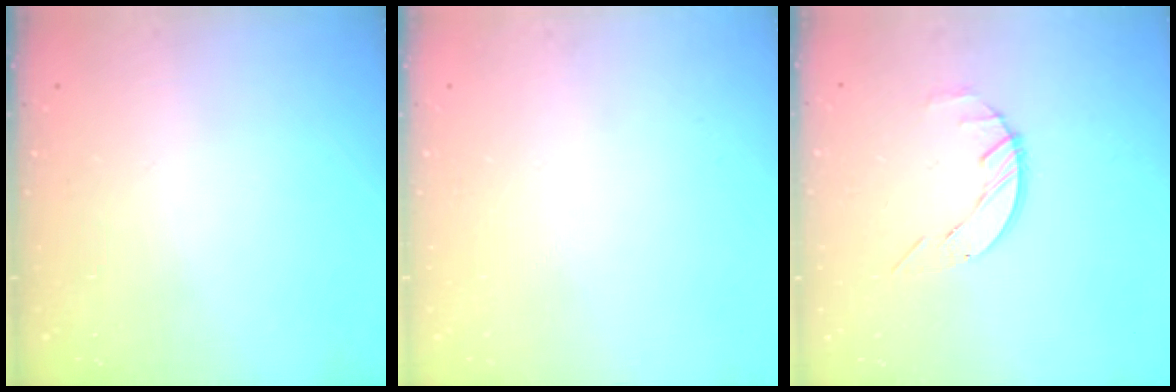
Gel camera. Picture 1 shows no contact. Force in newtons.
{"total": 0.0}
{"total": 3.6, "press": 3.6, "slide": 0.4}